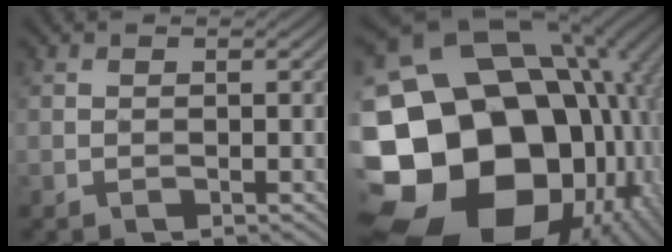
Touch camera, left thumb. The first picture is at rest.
{"total": 25.2, "force": [-6.2, 20.1, 13.8], "torque": [-0.275, -0.032, -0.121]}